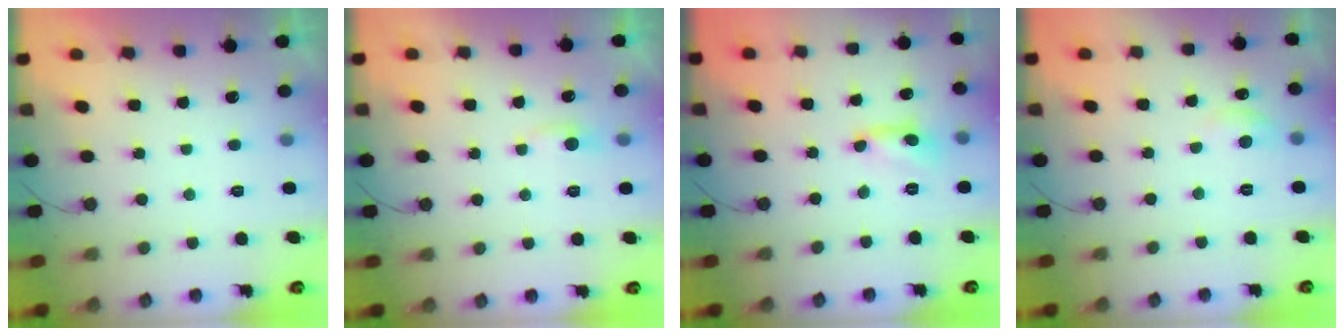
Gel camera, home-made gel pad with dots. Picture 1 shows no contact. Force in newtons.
{"total": 3.7, "press": 3.7, "slide": 0.4}
{"total": 3.3, "press": 3.2, "slide": 0.2}
{"total": 5.9, "press": 5.8, "slide": 0.9}